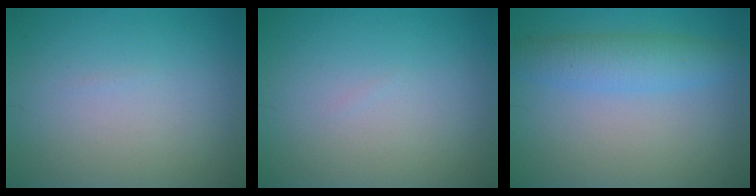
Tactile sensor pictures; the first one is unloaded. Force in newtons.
{"total": 0.0}
{"total": 3.8, "press": 3.8, "slide": 0.1}